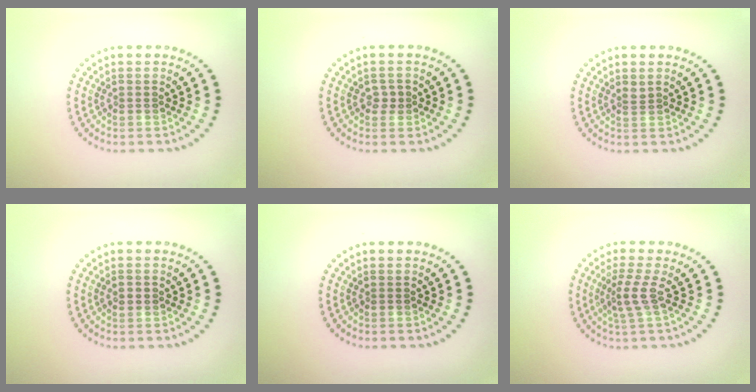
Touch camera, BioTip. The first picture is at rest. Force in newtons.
{"total": 1.1, "press": 1.0, "slide": 0.5}
{"total": 0.9, "press": 0.6, "slide": 0.7}
{"total": 1.0, "press": 1.0, "slide": 0.1}
{"total": 0.0}
{"total": 2.3, "press": 1.5, "slide": 1.7}